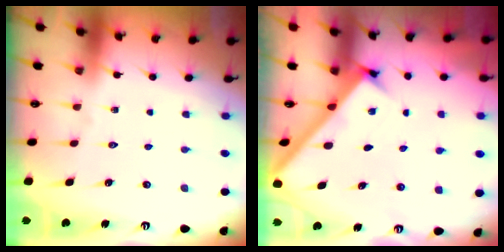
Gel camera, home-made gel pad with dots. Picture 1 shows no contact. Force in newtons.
{"total": 2.5, "press": 2.5, "slide": 0.3}